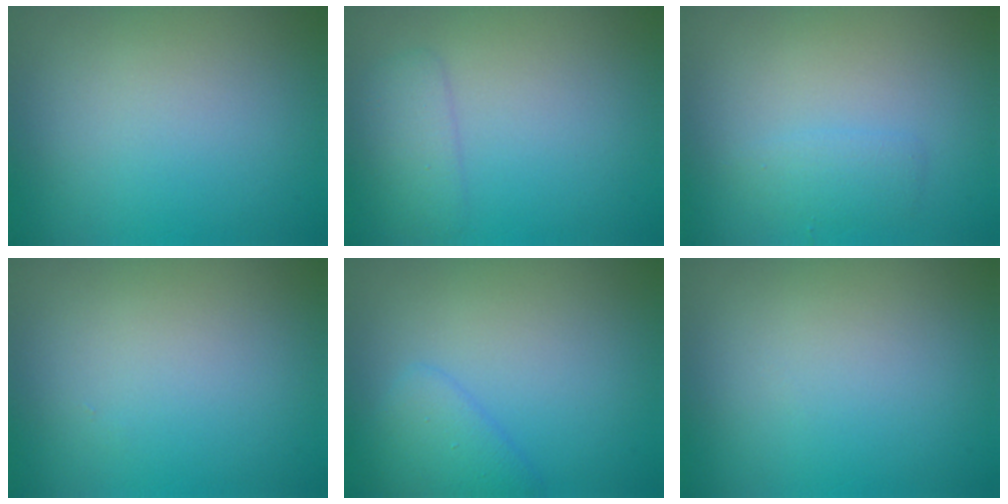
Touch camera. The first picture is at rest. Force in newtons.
{"total": 2.1, "press": 2.1, "slide": 0.1}
{"total": 1.4, "press": 1.4, "slide": 0.1}
{"total": 0.0}
{"total": 2.4, "press": 2.4, "slide": 0.1}
{"total": 0.0}